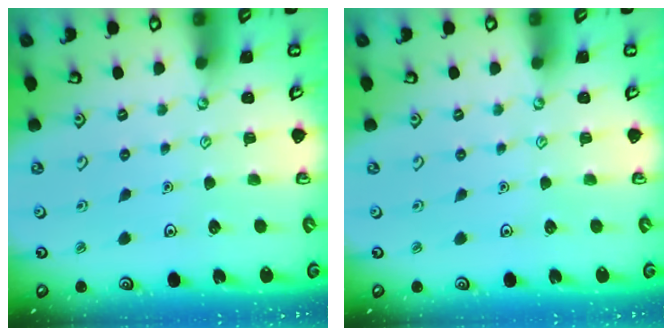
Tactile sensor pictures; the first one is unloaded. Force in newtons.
{"total": 0.0}